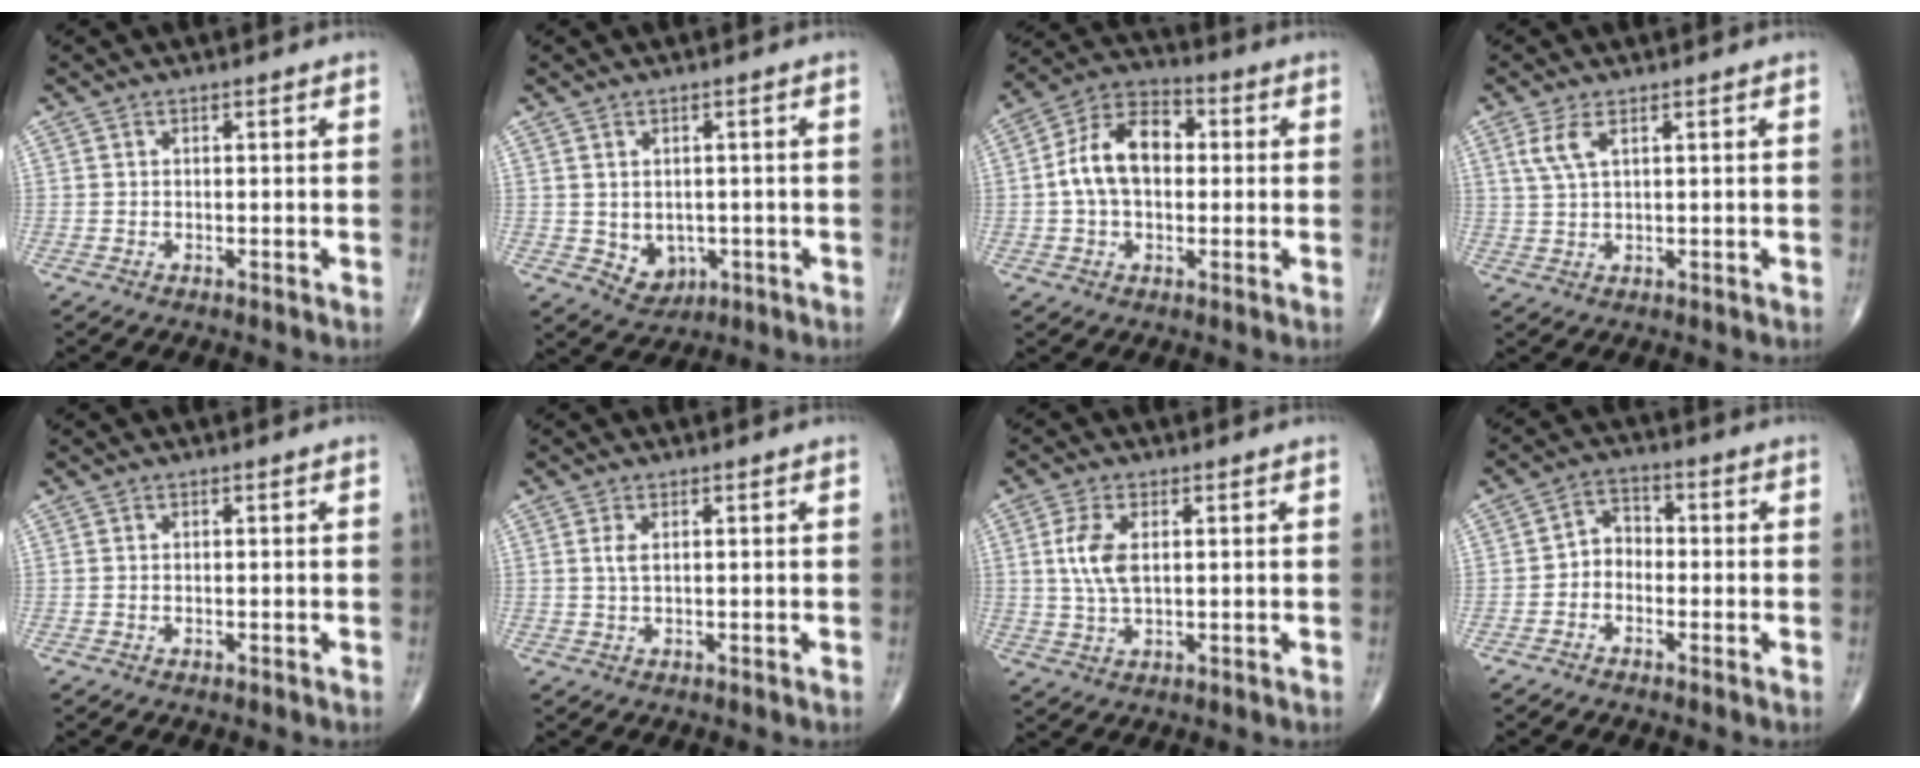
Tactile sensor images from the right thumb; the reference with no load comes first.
{"total": 5.0, "force": [-0.8, 4.1, 2.9], "torque": [-0.021, 0.000, 0.004]}
{"total": 12.5, "force": [0.7, 8.2, 9.4], "torque": [-0.160, 0.030, 0.003]}
{"total": 3.9, "force": [1.7, 1.3, 3.2], "torque": [-0.080, 0.004, 0.044]}
{"total": 0.0}
{"total": 1.8, "force": [0.5, 0.7, 1.6], "torque": [-0.039, 0.004, 0.015]}
{"total": 6.5, "force": [1.2, 3.3, 5.5], "torque": [-0.122, -0.002, 0.025]}
{"total": 4.3, "force": [-1.5, 3.4, 2.2], "torque": [-0.013, 0.026, -0.042]}